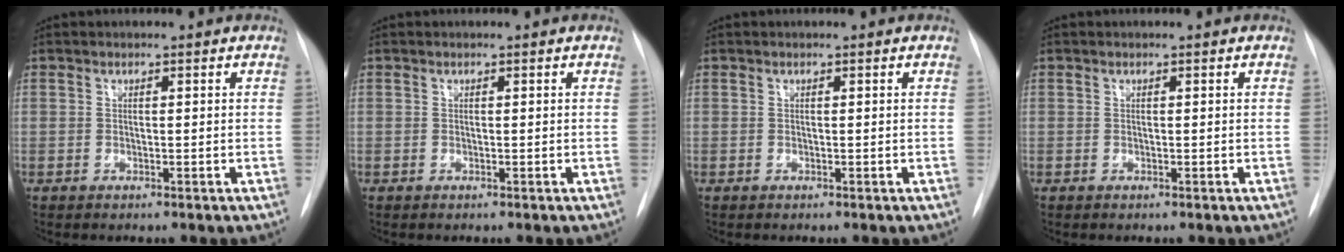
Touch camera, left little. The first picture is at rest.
{"total": 0.0}
{"total": 0.0}
{"total": 0.0}